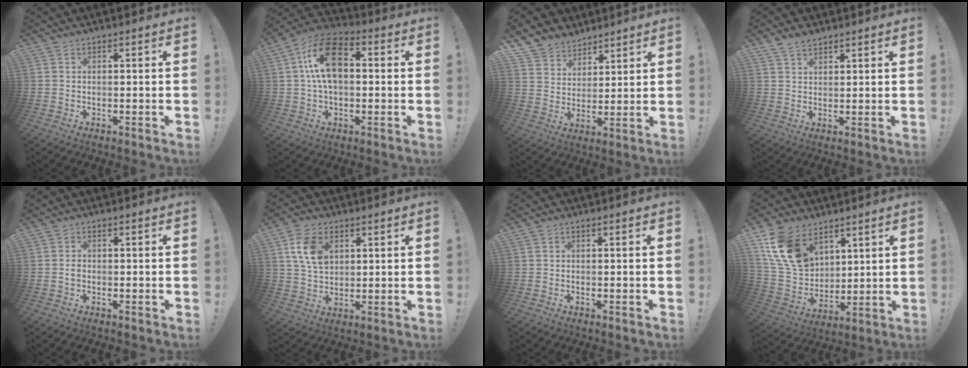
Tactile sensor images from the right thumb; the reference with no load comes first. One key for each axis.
{"total": 15.8, "fx": 2.1, "fy": 9.9, "fz": 12.2, "tx": -0.217, "ty": 0.013, "tz": 0.036}
{"total": 7.8, "fx": 6.1, "fy": 4.9, "fz": 0.2, "tx": -0.016, "ty": -0.056, "tz": 0.123}
{"total": 4.1, "fx": 3.2, "fy": 2.0, "fz": 1.5, "tx": -0.027, "ty": -0.017, "tz": 0.060}
{"total": 1.0, "fx": -0.4, "fy": 0.7, "fz": 0.6, "tx": -0.010, "ty": 0.002, "tz": -0.008}
{"total": 10.7, "fx": 3.8, "fy": 7.4, "fz": 6.7, "tx": -0.120, "ty": 0.003, "tz": 0.075}
{"total": 0.0}
{"total": 17.1, "fx": 9.3, "fy": 11.2, "fz": 8.9, "tx": -0.178, "ty": -0.044, "tz": 0.183}